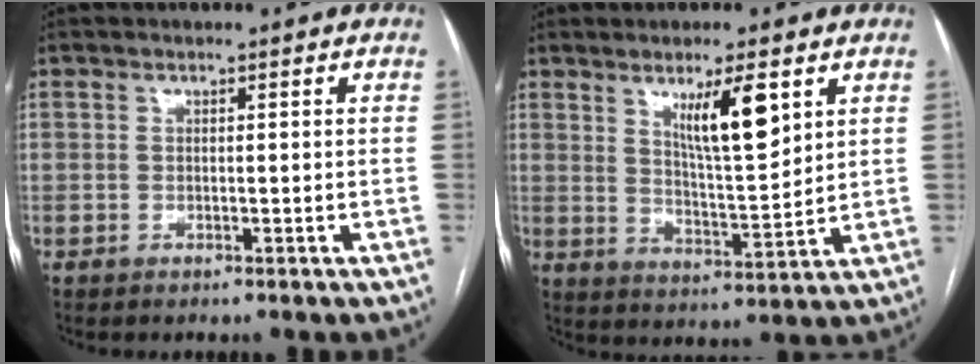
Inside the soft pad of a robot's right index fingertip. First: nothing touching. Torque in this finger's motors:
{"motor_torque": [0.57, 0.28, 0.31, 0.12]}